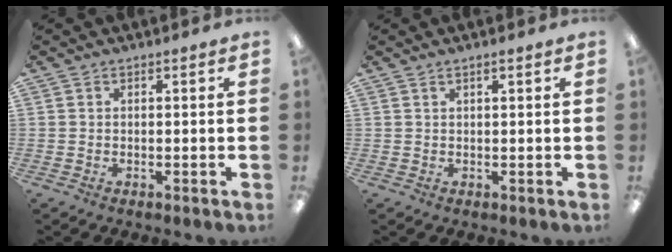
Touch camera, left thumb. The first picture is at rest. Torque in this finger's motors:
{"motor_torque": [-0.32, -0.06, -0.05, 0.05, 0.04]}